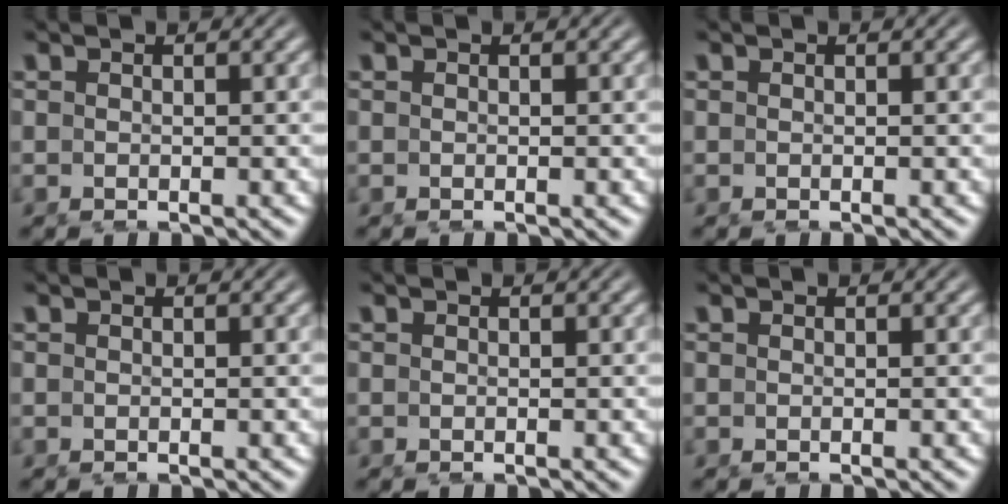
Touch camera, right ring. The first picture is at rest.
{"total": 0.0}
{"total": 0.0}
{"total": 0.0}
{"total": 0.0}
{"total": 0.0}